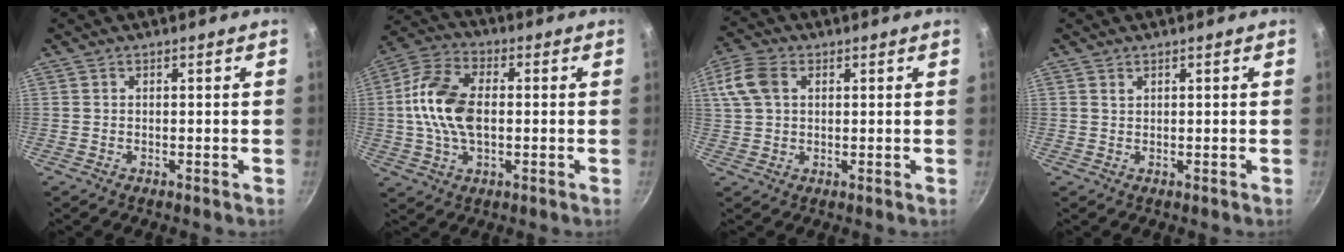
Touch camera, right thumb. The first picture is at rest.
{"total": 13.3, "force": [0.2, 8.0, 10.6], "torque": [-0.198, 0.024, -0.011]}
{"total": 7.7, "force": [2.3, 5.2, 5.1], "torque": [-0.106, 0.010, 0.036]}
{"total": 0.6, "force": [0.4, 0.3, 0.2], "torque": [-0.003, -0.002, 0.010]}